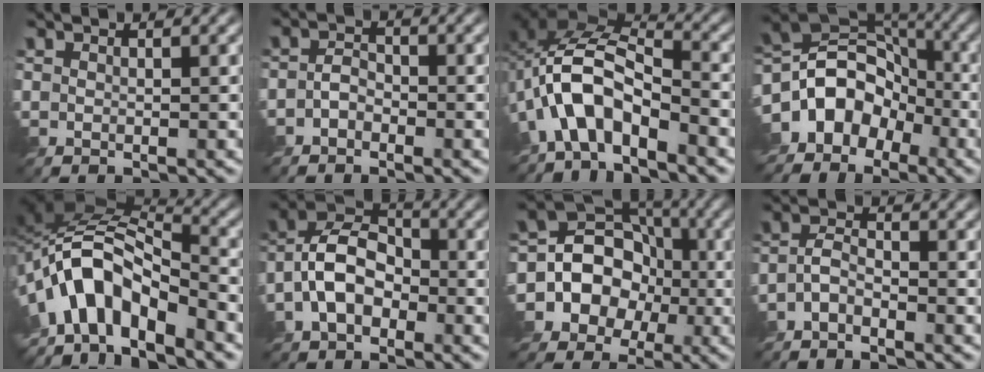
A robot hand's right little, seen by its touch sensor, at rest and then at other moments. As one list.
[{"total": 1.7, "force": [-1.1, 1.0, 0.9], "torque": [-0.018, 0.007, -0.026]}, {"total": 7.9, "force": [-3.9, 3.8, 5.8], "torque": [-0.111, 0.010, -0.086]}, {"total": 9.5, "force": [-5.4, 6.6, 4.3], "torque": [-0.077, 0.028, -0.101]}, {"total": 10.3, "force": [-5.4, 5.0, 7.3], "torque": [-0.122, 0.011, -0.101]}, {"total": 5.7, "force": [-2.0, 3.7, 3.9], "torque": [-0.076, 0.017, -0.045]}, {"total": 12.1, "force": [-3.5, 10.6, 4.5], "torque": [-0.086, 0.015, -0.075]}, {"total": 2.3, "force": [-1.8, 0.8, 1.3], "torque": [-0.032, 0.004, -0.046]}]